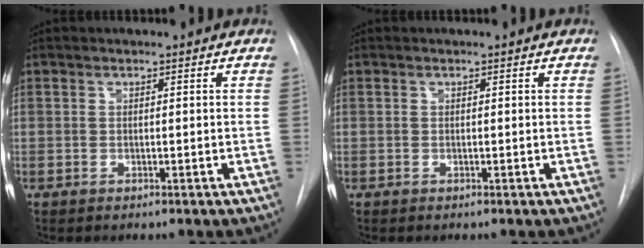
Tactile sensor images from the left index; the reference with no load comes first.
{"total": 0.0}